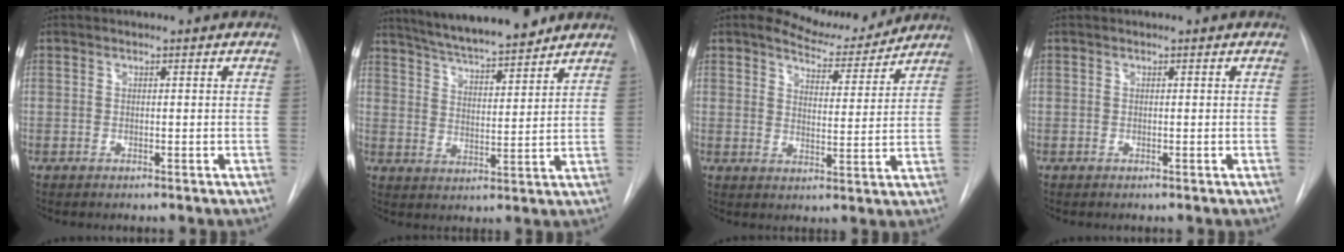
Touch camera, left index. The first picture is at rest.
{"total": 13.5, "force": [11.9, 1.5, 6.1], "torque": [-0.101, 0.007, 0.193]}
{"total": 7.4, "force": [7.1, 1.7, 1.2], "torque": [-0.023, -0.009, 0.104]}
{"total": 0.0}